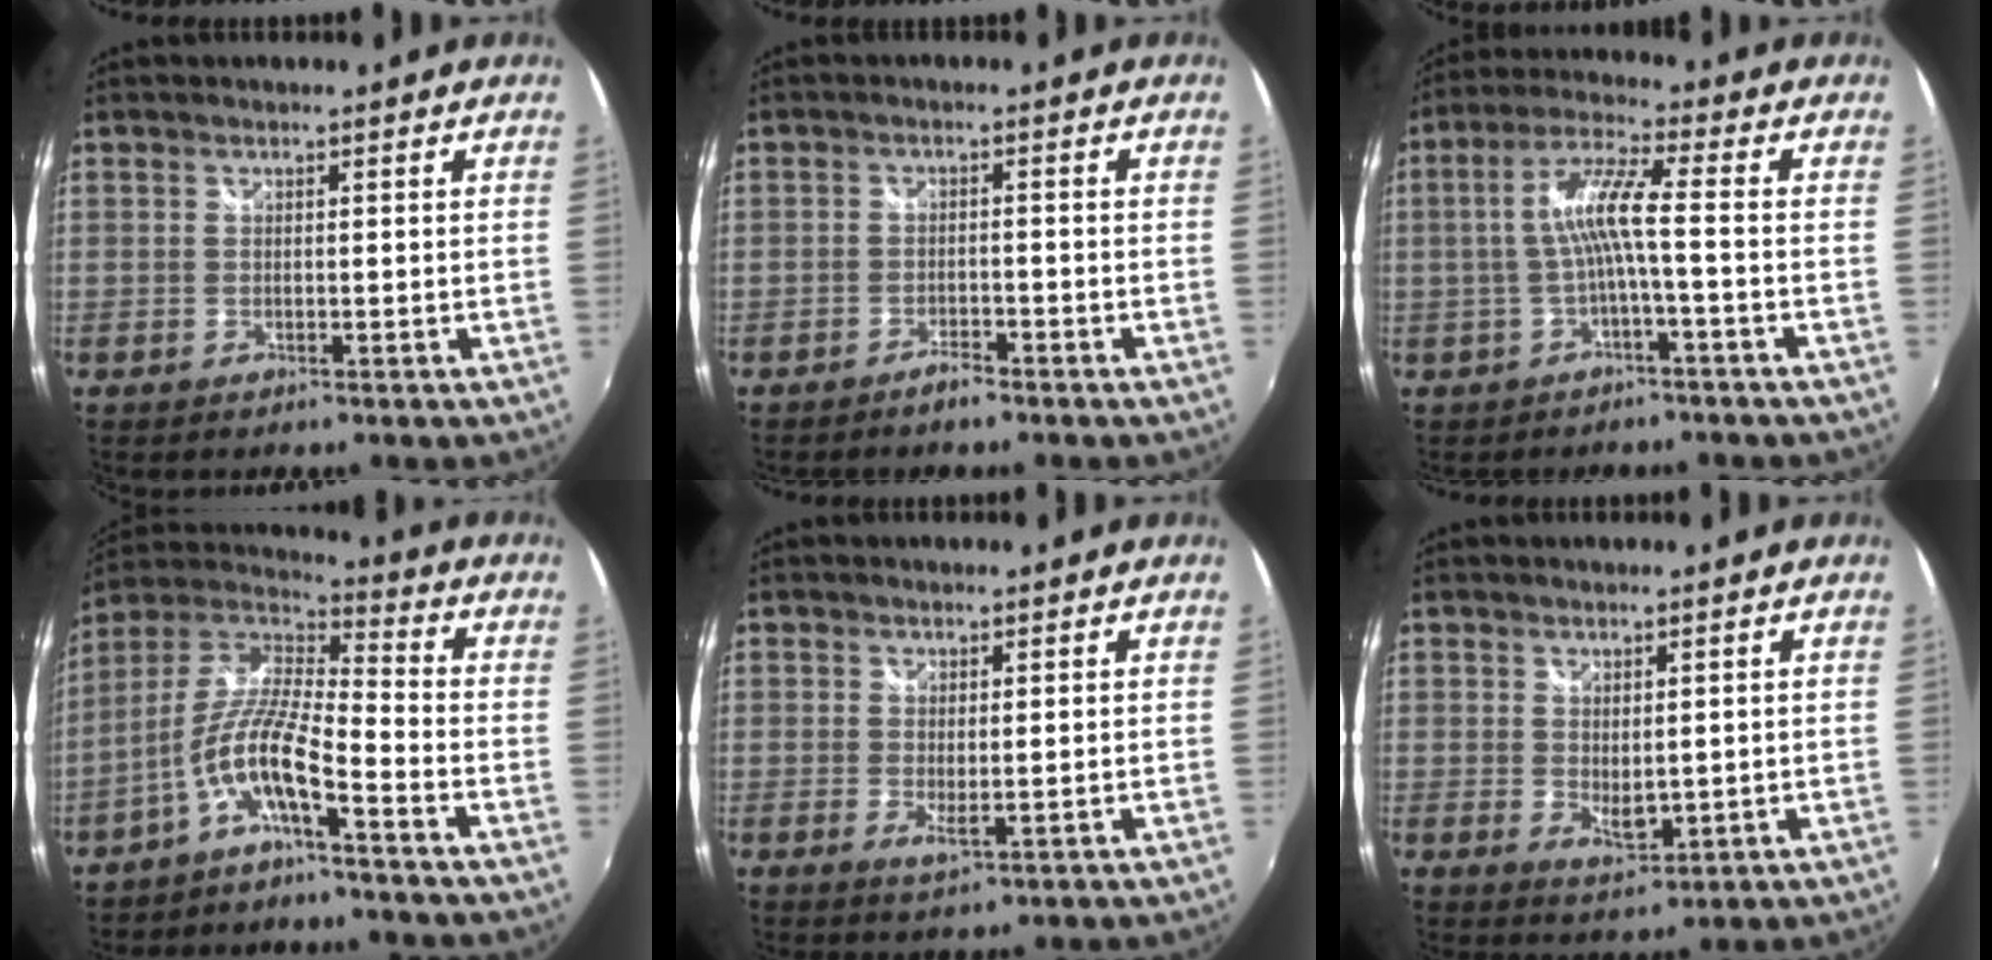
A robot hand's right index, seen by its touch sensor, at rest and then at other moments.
{"total": 2.5, "force": [-2.2, 0.6, 1.0], "torque": [-0.029, -0.001, -0.040]}
{"total": 7.0, "force": [-1.6, -0.1, 6.8], "torque": [-0.150, 0.011, -0.026]}
{"total": 10.6, "force": [-5.5, 1.8, 8.9], "torque": [-0.187, 0.007, -0.106]}
{"total": 2.2, "force": [-0.1, 0.5, 2.2], "torque": [-0.038, -0.006, 0.000]}
{"total": 3.5, "force": [0.4, 2.0, 2.9], "torque": [-0.043, -0.006, 0.013]}